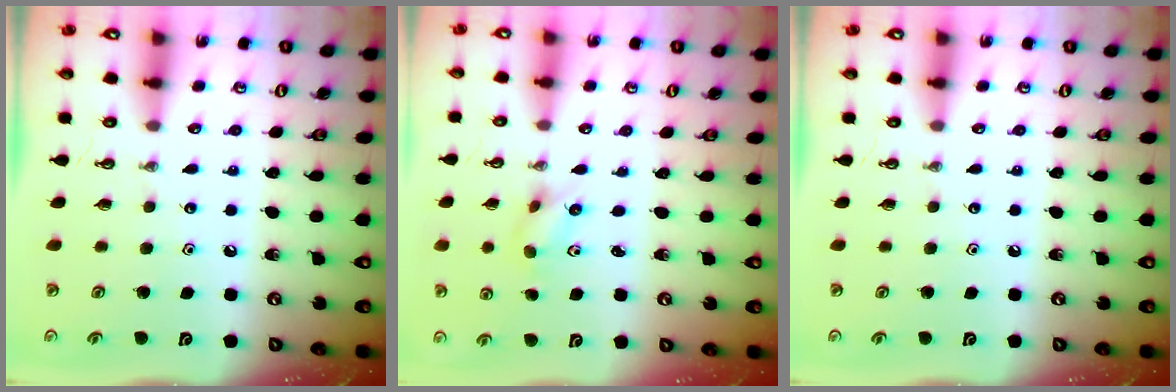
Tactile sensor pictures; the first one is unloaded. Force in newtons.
{"total": 2.8, "press": 2.6, "slide": 1.1}
{"total": 0.0}